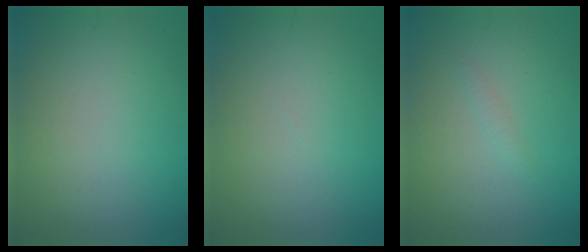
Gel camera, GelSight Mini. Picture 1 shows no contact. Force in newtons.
{"total": 0.0}
{"total": 0.6, "press": 0.6, "slide": 0.1}